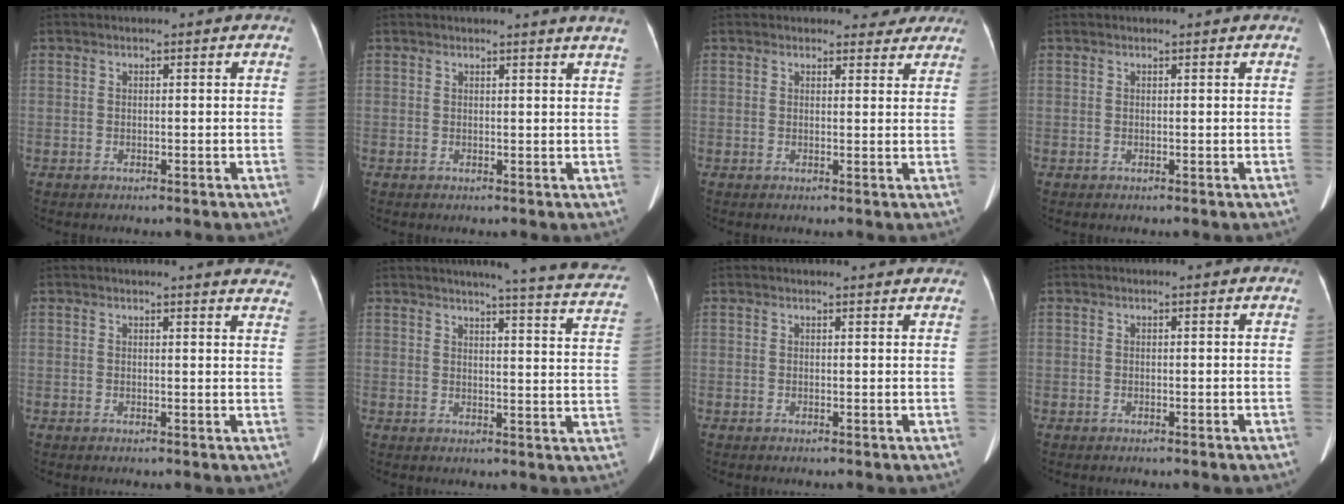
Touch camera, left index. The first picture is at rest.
{"total": 3.8, "force": [3.4, -0.8, 1.4], "torque": [-0.016, -0.009, 0.022]}
{"total": 3.7, "force": [3.4, 1.6, 0.3], "torque": [0.007, -0.005, 0.029]}
{"total": 0.7, "force": [0.7, 0.0, 0.2], "torque": [-0.006, 0.005, 0.008]}
{"total": 11.6, "force": [11.2, 1.0, 2.9], "torque": [-0.008, -0.047, 0.094]}
{"total": 19.6, "force": [17.3, 0.5, 9.0], "torque": [-0.109, -0.052, 0.183]}
{"total": 5.4, "force": [5.2, 0.3, 1.4], "torque": [-0.013, 0.011, 0.045]}
{"total": 0.0}